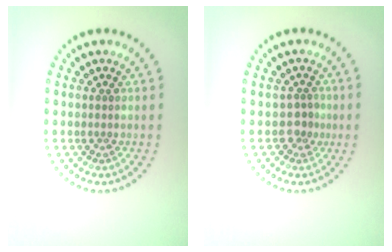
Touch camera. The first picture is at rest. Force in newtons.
{"total": 1.5, "press": 1.1, "slide": 1.1}